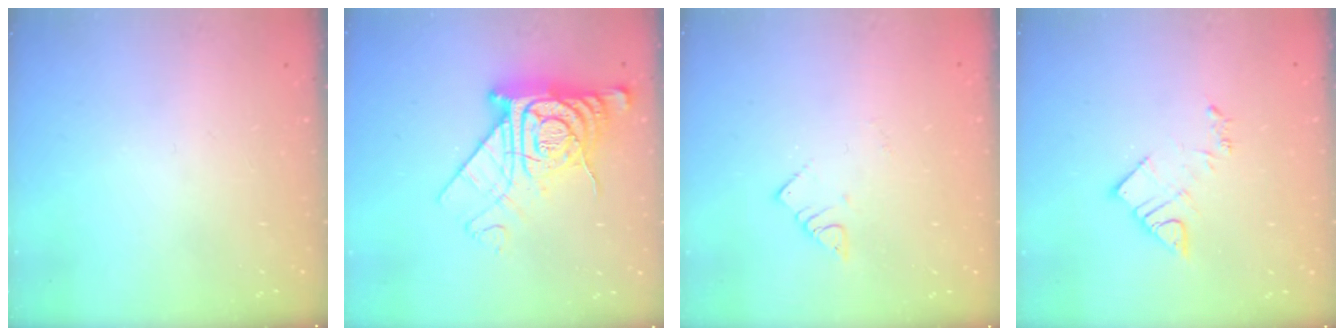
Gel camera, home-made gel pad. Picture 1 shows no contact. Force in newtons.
{"total": 17.5, "press": 17.3, "slide": 2.1}
{"total": 2.4, "press": 2.3, "slide": 0.5}
{"total": 7.9, "press": 7.9, "slide": 0.4}